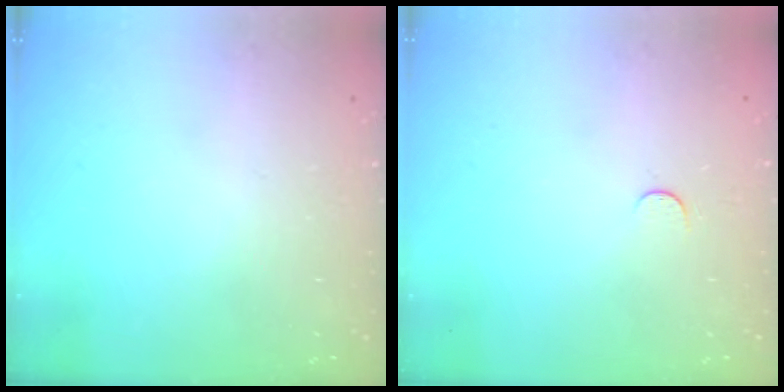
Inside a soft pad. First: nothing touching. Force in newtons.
{"total": 3.1, "press": 3.1, "slide": 0.4}